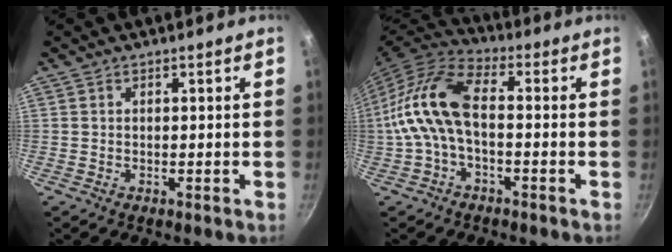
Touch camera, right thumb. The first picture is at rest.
{"total": 12.9, "force": [-1.3, 6.9, 10.8], "torque": [-0.219, 0.036, -0.040]}